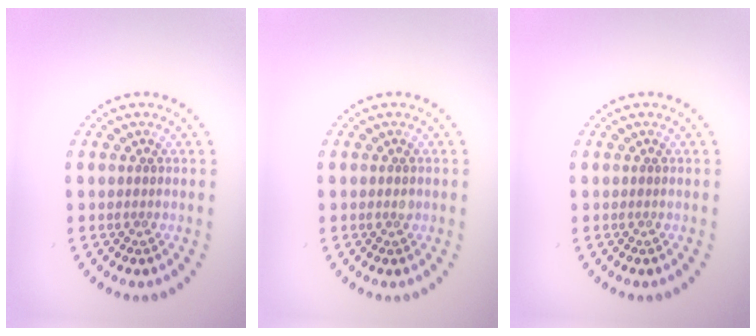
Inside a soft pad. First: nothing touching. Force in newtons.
{"total": 0.9, "press": 0.8, "slide": 0.1}
{"total": 0.0}